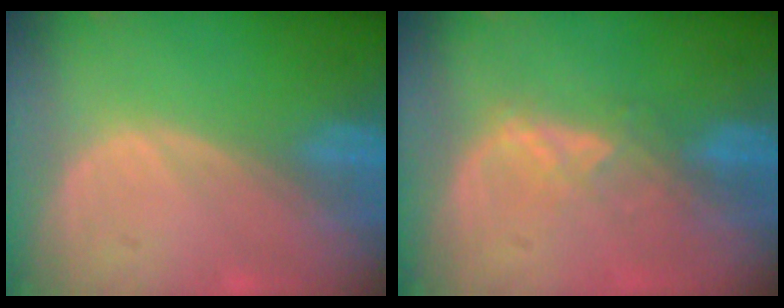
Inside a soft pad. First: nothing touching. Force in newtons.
{"total": 2.9, "press": 2.8, "slide": 0.7}